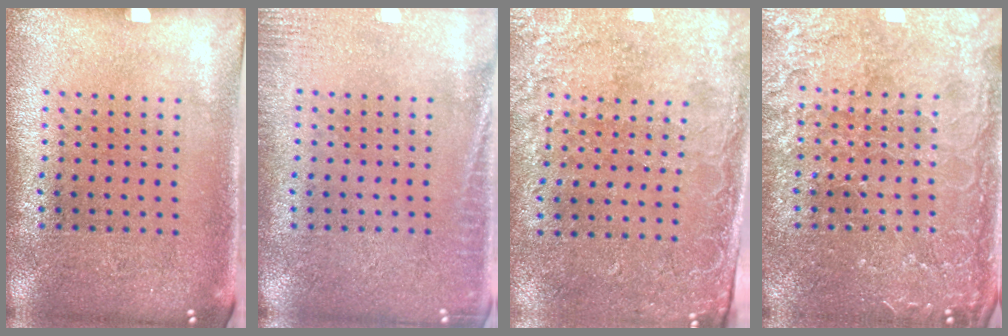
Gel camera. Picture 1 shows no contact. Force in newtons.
{"total": 2.4, "press": 2.4, "slide": 0.4}
{"total": 2.6, "press": 2.1, "slide": 1.4}
{"total": 3.8, "press": 3.8, "slide": 0.5}